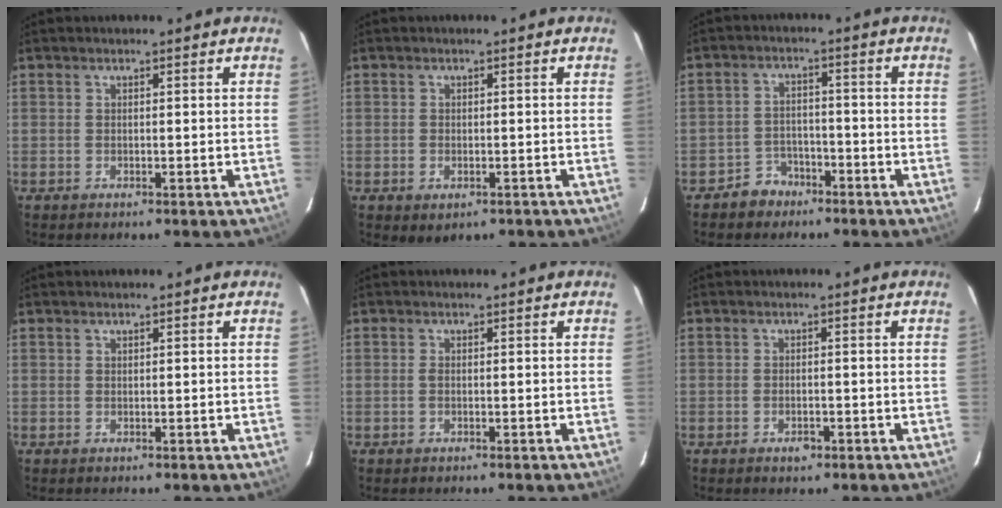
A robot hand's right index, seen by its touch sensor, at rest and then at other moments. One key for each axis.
{"total": 2.8, "fx": -1.1, "fy": 2.0, "fz": 1.7, "tx": -0.029, "ty": -0.006, "tz": -0.011}
{"total": 5.0, "fx": -3.6, "fy": 3.5, "fz": 0.4, "tx": -0.020, "ty": 0.018, "tz": -0.059}
{"total": 0.0}
{"total": 0.7, "fx": -0.1, "fy": 0.3, "fz": 0.6, "tx": -0.013, "ty": 0.000, "tz": -0.004}
{"total": 2.0, "fx": -1.1, "fy": 1.2, "fz": 1.2, "tx": -0.021, "ty": 0.001, "tz": -0.017}